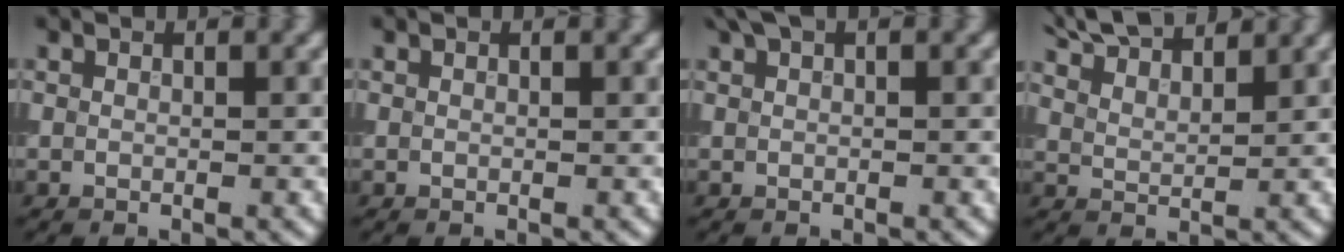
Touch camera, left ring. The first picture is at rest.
{"total": 0.0}
{"total": 1.3, "force": [0.8, 0.4, 0.9], "torque": [-0.016, 0.003, 0.015]}
{"total": 5.9, "force": [5.3, 1.3, 2.2], "torque": [-0.037, 0.018, 0.077]}